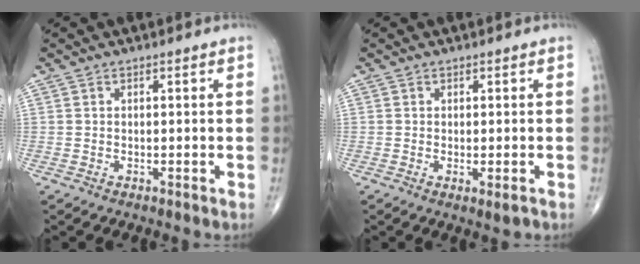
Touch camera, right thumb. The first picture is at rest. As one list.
[{"total": 1.9, "force": [-0.6, 0.5, 1.8], "torque": [-0.030, -0.007, -0.004]}]